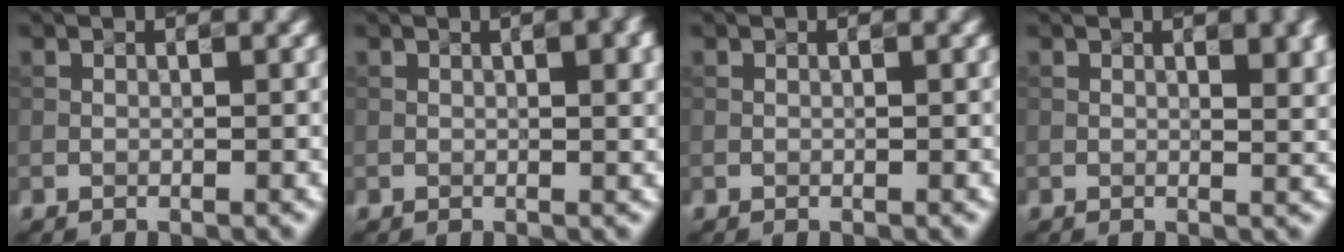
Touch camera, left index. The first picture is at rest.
{"total": 4.3, "force": [1.2, 1.7, 3.8], "torque": [-0.029, 0.017, 0.010]}
{"total": 0.0}
{"total": 4.9, "force": [1.7, 2.1, 4.1], "torque": [-0.027, 0.013, 0.028]}